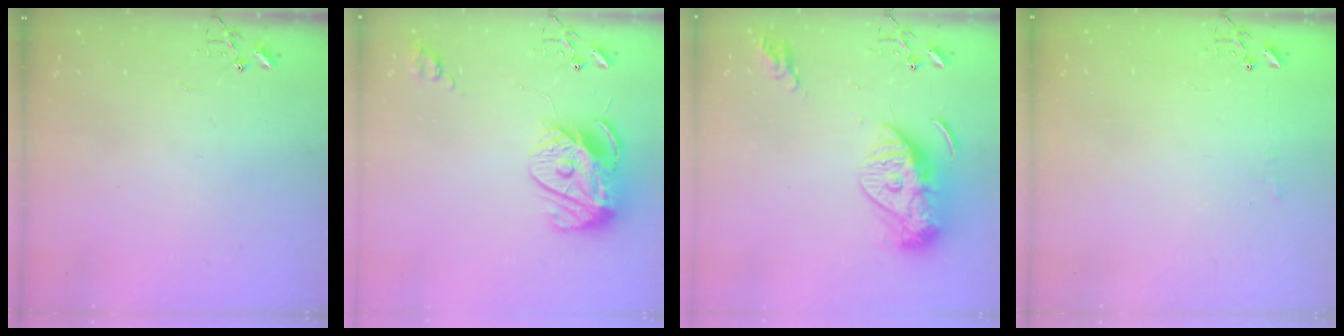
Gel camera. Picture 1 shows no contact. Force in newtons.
{"total": 13.9, "press": 13.8, "slide": 1.3}
{"total": 15.5, "press": 15.4, "slide": 1.3}
{"total": 4.5, "press": 4.4, "slide": 0.7}